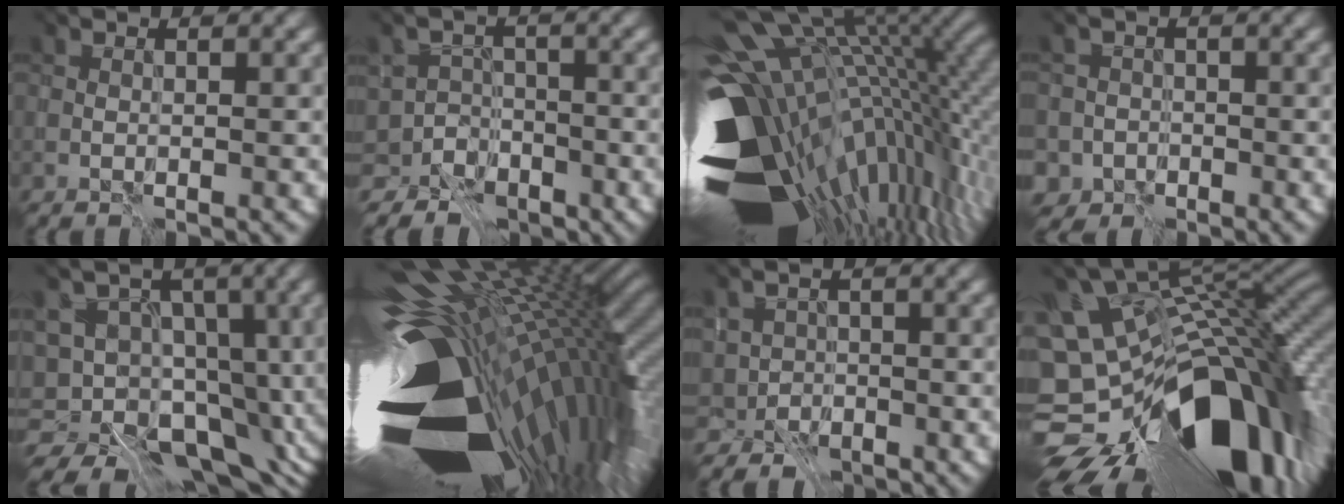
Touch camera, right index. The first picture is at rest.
{"total": 6.6, "force": [-4.4, 4.9, 0.1], "torque": [0.030, -0.011, -0.074]}
{"total": 17.9, "force": [-2.4, 9.2, 15.2], "torque": [-0.232, 0.000, -0.007]}
{"total": 3.8, "force": [-2.1, 3.2, -0.1], "torque": [0.022, -0.001, -0.043]}
{"total": 11.0, "force": [-6.3, 6.8, 5.9], "torque": [-0.056, 0.003, -0.086]}
{"total": 18.8, "force": [-5.5, 9.7, 15.1], "torque": [-0.250, -0.016, -0.051]}
{"total": 4.0, "force": [-2.0, 3.4, 0.2], "torque": [0.019, 0.000, -0.037]}
{"total": 17.9, "force": [-5.8, 10.0, 13.7], "torque": [-0.228, -0.017, -0.084]}